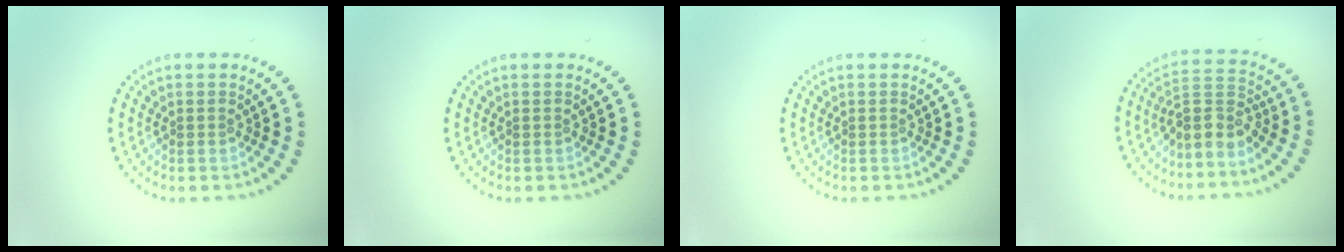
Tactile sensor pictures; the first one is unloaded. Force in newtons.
{"total": 0.0}
{"total": 0.0}
{"total": 3.2, "press": 2.5, "slide": 1.9}